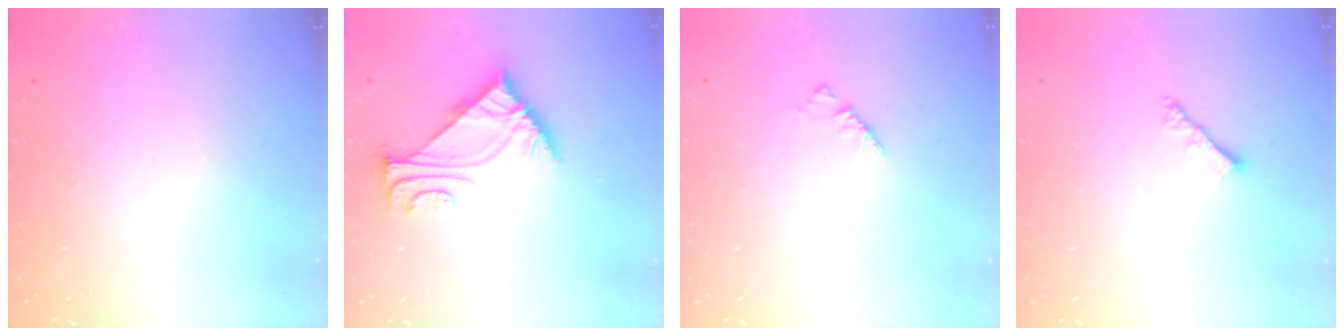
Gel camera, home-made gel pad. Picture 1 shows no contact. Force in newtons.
{"total": 5.8, "press": 5.7, "slide": 0.6}
{"total": 3.4, "press": 3.3, "slide": 0.7}
{"total": 2.8, "press": 2.8, "slide": 0.6}